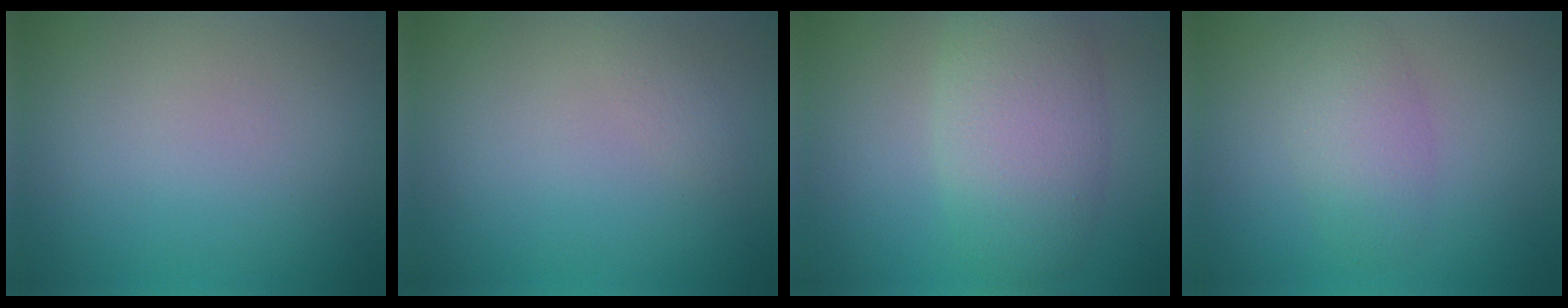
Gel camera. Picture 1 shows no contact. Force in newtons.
{"total": 0.8, "press": 0.8, "slide": 0.0}
{"total": 6.4, "press": 6.4, "slide": 0.2}
{"total": 3.2, "press": 3.2, "slide": 0.0}